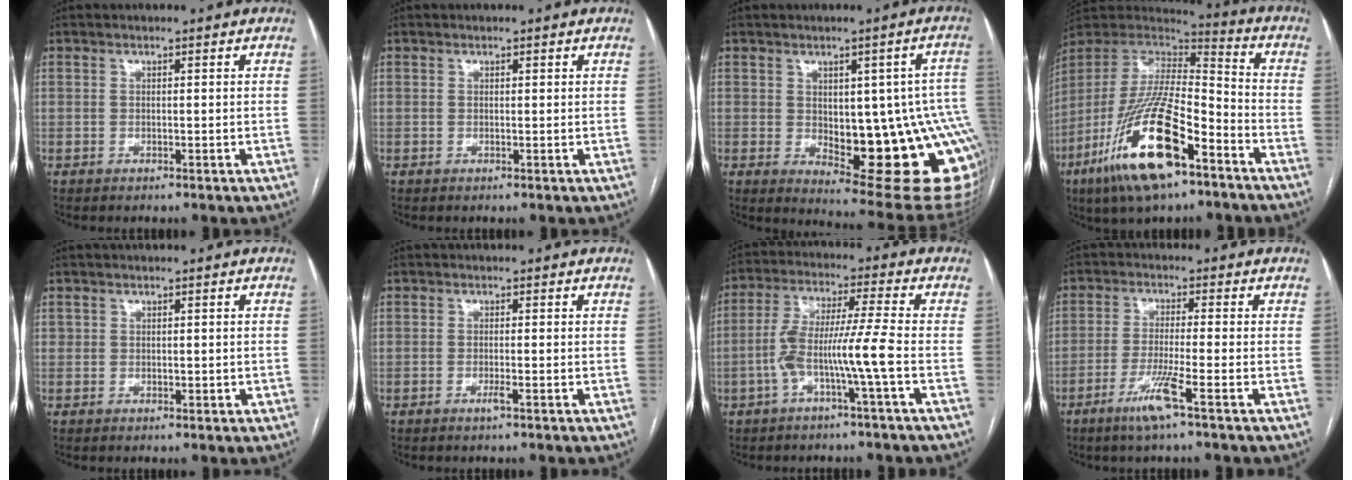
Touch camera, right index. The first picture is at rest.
{"total": 0.0}
{"total": 20.2, "force": [-2.9, 6.8, 18.8], "torque": [-0.152, 0.012, -0.010]}
{"total": 22.0, "force": [-11.6, 6.2, 17.6], "torque": [-0.356, -0.035, -0.210]}
{"total": 1.1, "force": [0.2, 0.9, 0.5], "torque": [-0.006, 0.002, 0.006]}
{"total": 1.1, "force": [-0.6, -0.2, 0.9], "torque": [-0.020, -0.002, -0.011]}
{"total": 8.6, "force": [-2.9, -0.9, 8.1], "torque": [-0.164, 0.020, -0.055]}
{"total": 6.1, "force": [-3.3, -0.8, 5.1], "torque": [-0.098, -0.015, -0.067]}